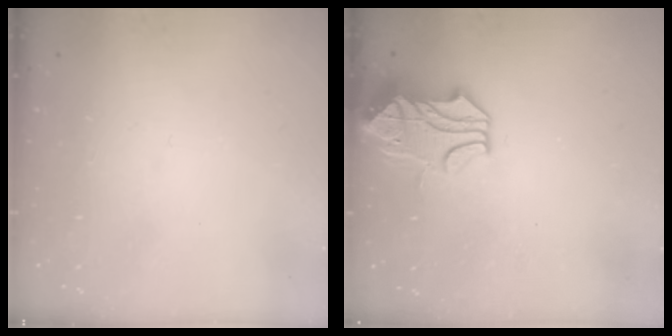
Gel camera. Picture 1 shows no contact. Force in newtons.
{"total": 2.1, "press": 1.5, "slide": 1.5}